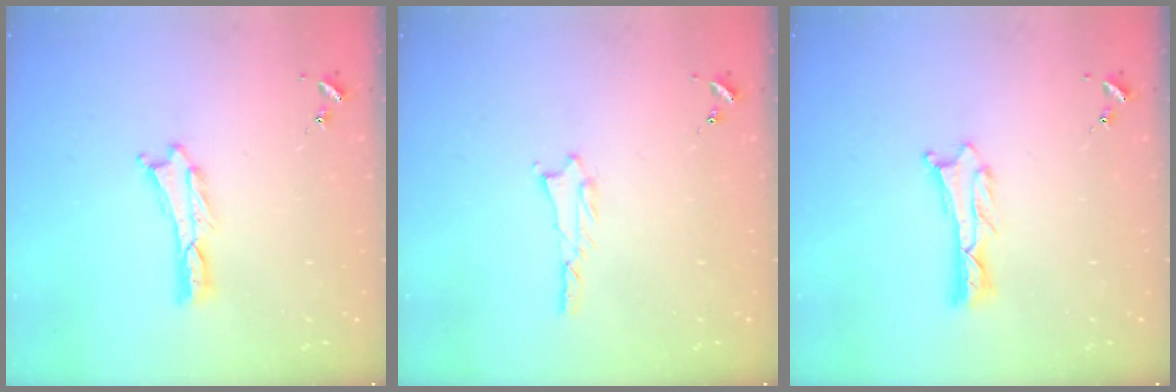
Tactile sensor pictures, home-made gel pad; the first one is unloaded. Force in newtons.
{"total": 0.9, "press": 0.9, "slide": 0.2}
{"total": 1.3, "press": 1.2, "slide": 0.1}